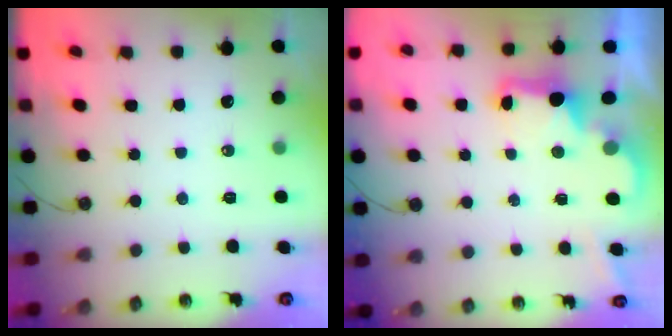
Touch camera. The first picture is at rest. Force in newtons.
{"total": 2.7, "press": 2.6, "slide": 0.5}